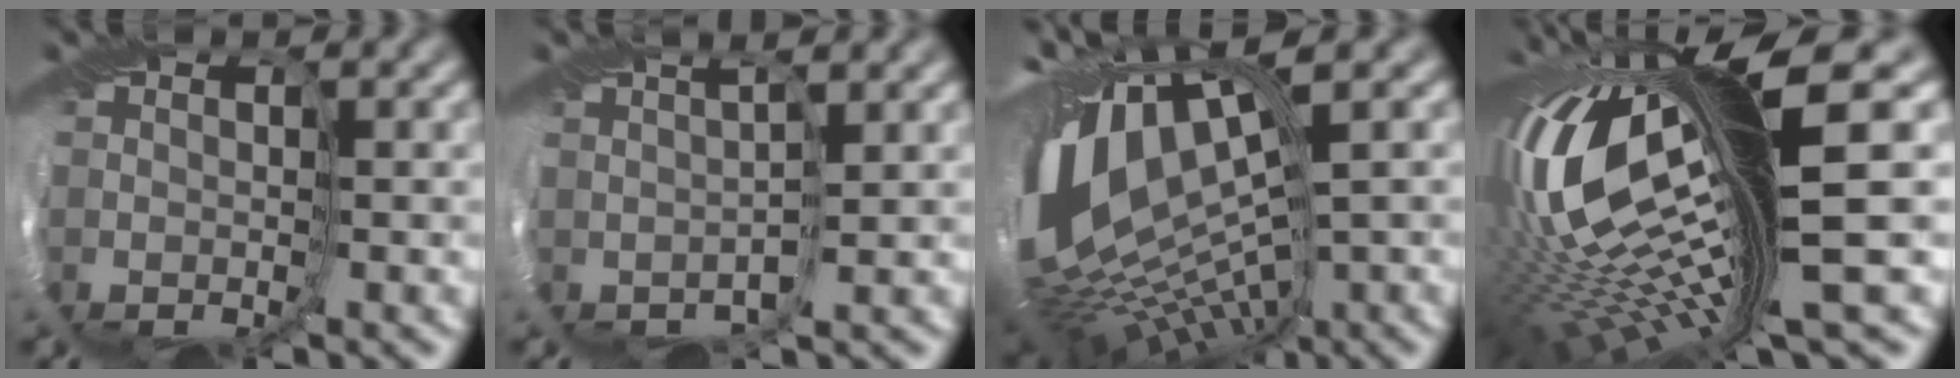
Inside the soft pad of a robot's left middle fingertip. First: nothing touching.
{"total": 1.9, "force": [1.6, -1.1, 0.0], "torque": [0.004, 0.029, 0.018]}
{"total": 14.9, "force": [1.3, 6.4, 13.4], "torque": [-0.279, -0.017, 0.051]}
{"total": 16.1, "force": [-0.2, 3.2, 15.8], "torque": [-0.303, -0.036, 0.020]}